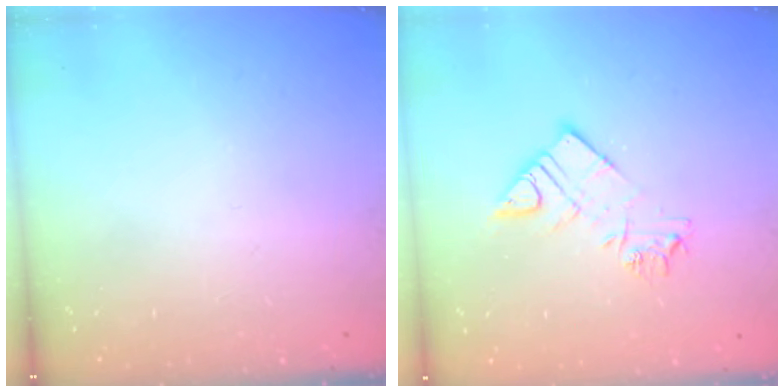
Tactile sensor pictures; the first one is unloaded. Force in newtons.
{"total": 10.5, "press": 10.5, "slide": 1.0}